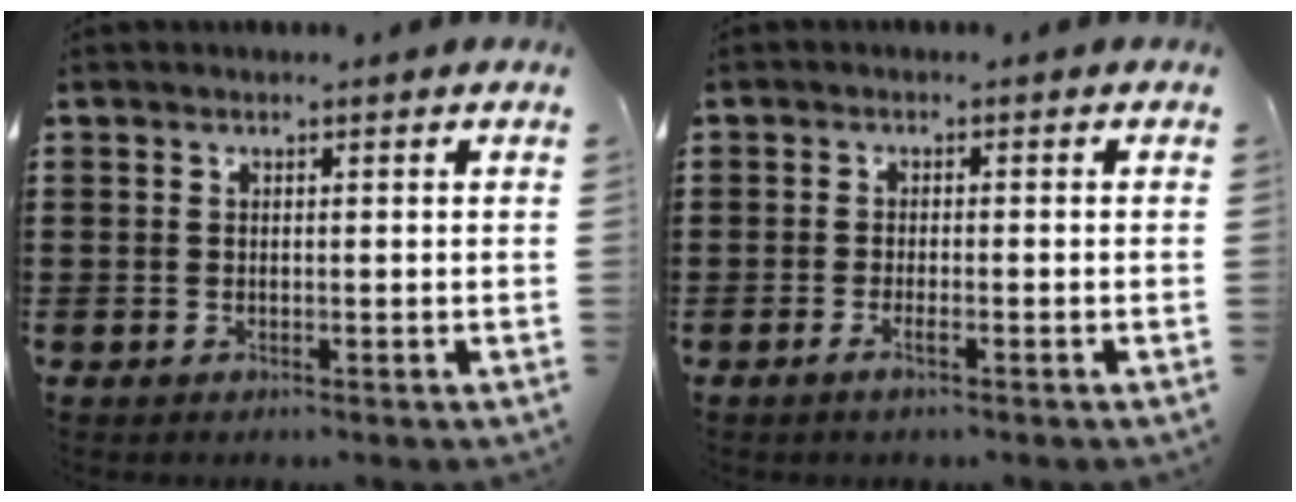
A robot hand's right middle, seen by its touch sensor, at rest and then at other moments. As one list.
[{"total": 1.6, "force": [-0.9, 0.3, 1.3], "torque": [-0.023, -0.001, -0.015]}]